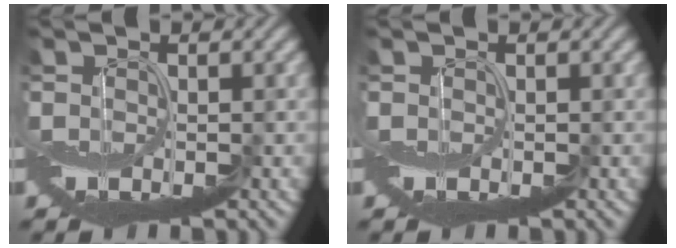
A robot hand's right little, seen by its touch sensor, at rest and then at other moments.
{"total": 0.0}